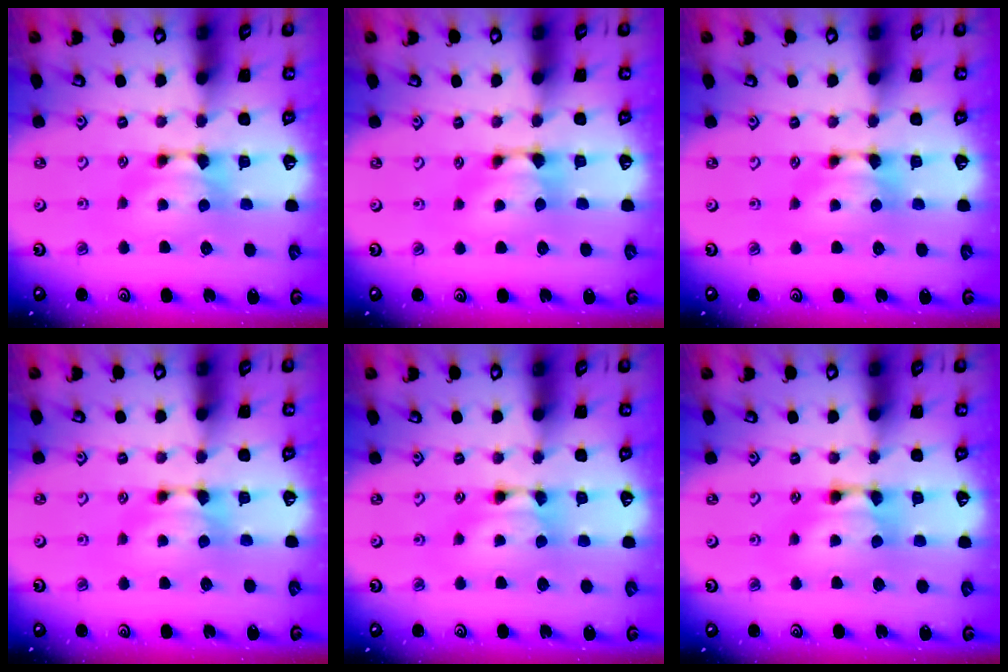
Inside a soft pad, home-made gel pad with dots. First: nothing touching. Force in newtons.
{"total": 0.6, "press": 0.2, "slide": 0.5}
{"total": 0.6, "press": 0.1, "slide": 0.6}
{"total": 0.0}
{"total": 1.8, "press": 1.8, "slide": 0.1}
{"total": 2.2, "press": 2.2, "slide": 0.1}